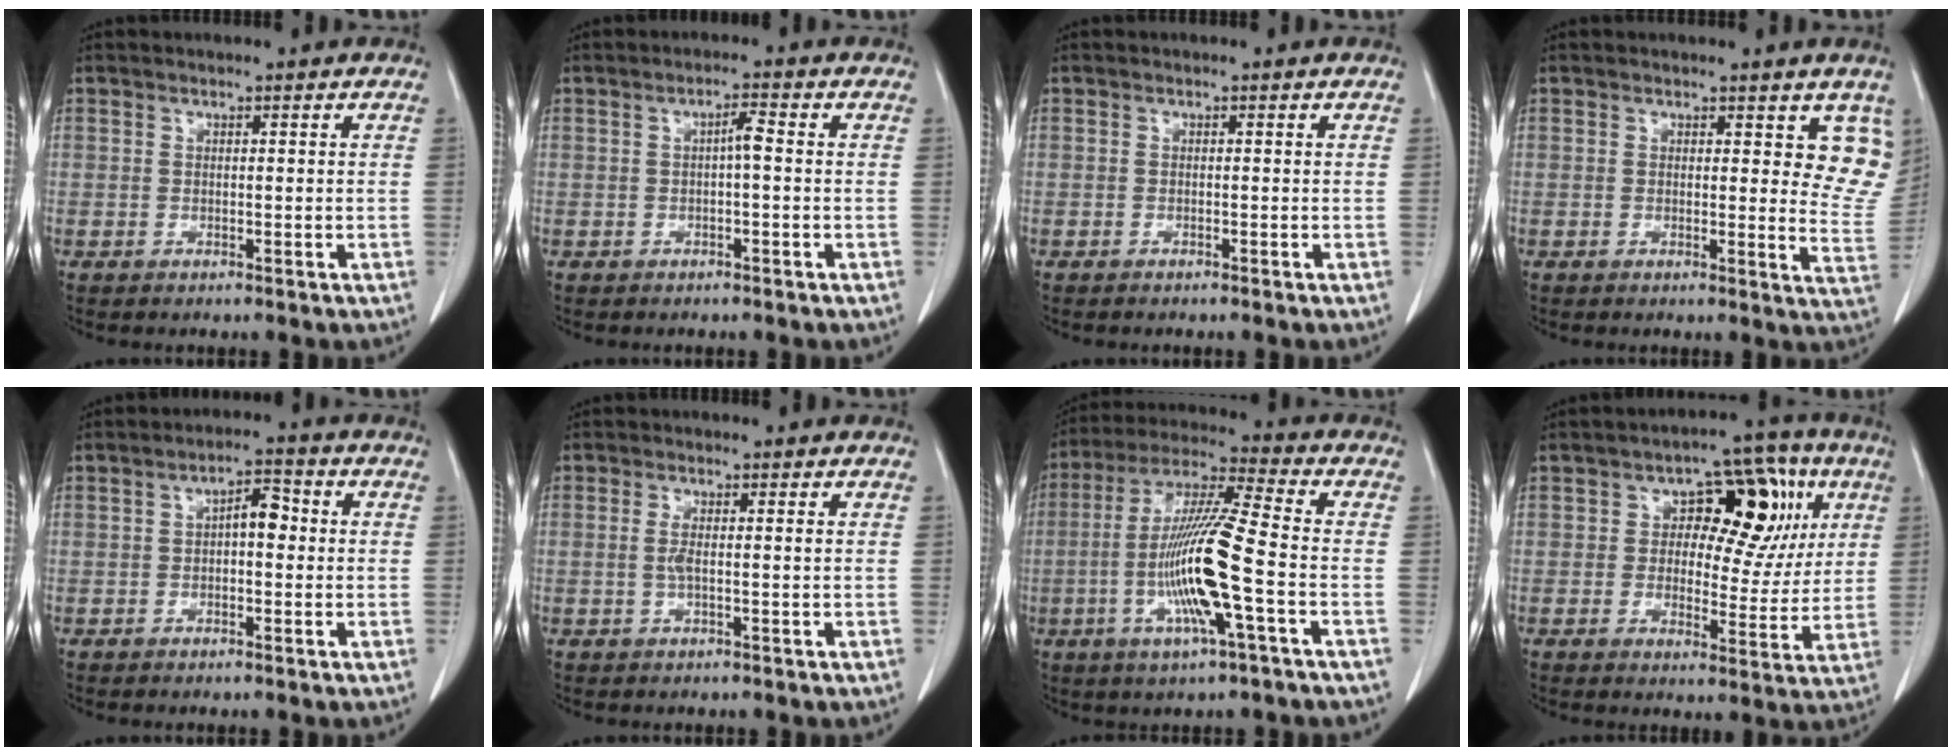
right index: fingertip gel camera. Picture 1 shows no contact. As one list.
[{"total": 2.1, "force": [0.0, 0.2, 2.1], "torque": [-0.034, 0.005, -0.001]}, {"total": 0.0}, {"total": 6.9, "force": [4.9, 2.8, 3.9], "torque": [-0.021, -0.027, 0.041]}, {"total": 4.0, "force": [0.3, 1.7, 3.6], "torque": [-0.058, 0.018, 0.002]}, {"total": 1.8, "force": [0.0, 0.1, 1.8], "torque": [-0.041, -0.001, -0.001]}, {"total": 14.4, "force": [-3.5, 0.0, 14.0], "torque": [-0.282, -0.007, -0.074]}, {"total": 12.2, "force": [3.8, 6.9, 9.2], "torque": [-0.097, 0.034, 0.051]}]